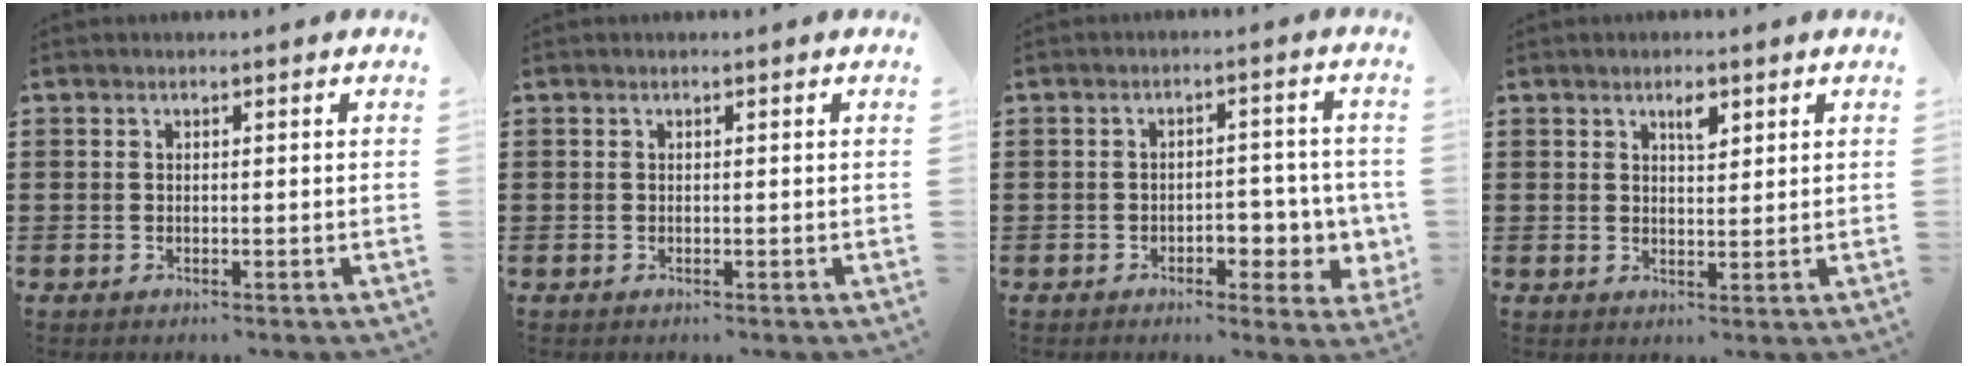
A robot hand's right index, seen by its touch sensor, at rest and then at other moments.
{"total": 0.0}
{"total": 5.3, "force": [-1.6, 3.1, 3.9], "torque": [-0.044, -0.001, -0.034]}
{"total": 2.7, "force": [1.5, 1.0, 2.0], "torque": [-0.027, -0.002, 0.023]}